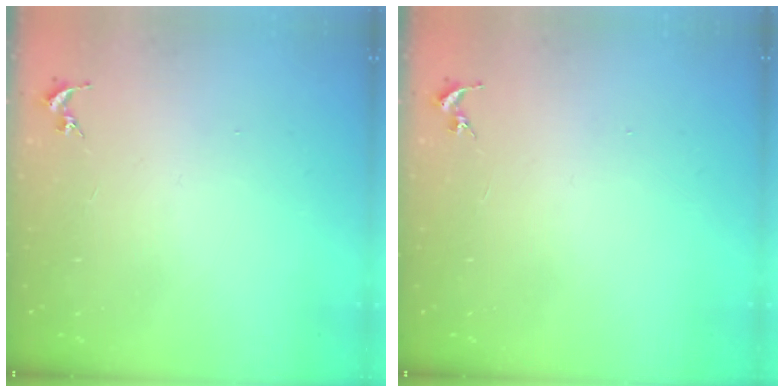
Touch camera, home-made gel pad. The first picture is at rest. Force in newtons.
{"total": 0.0}